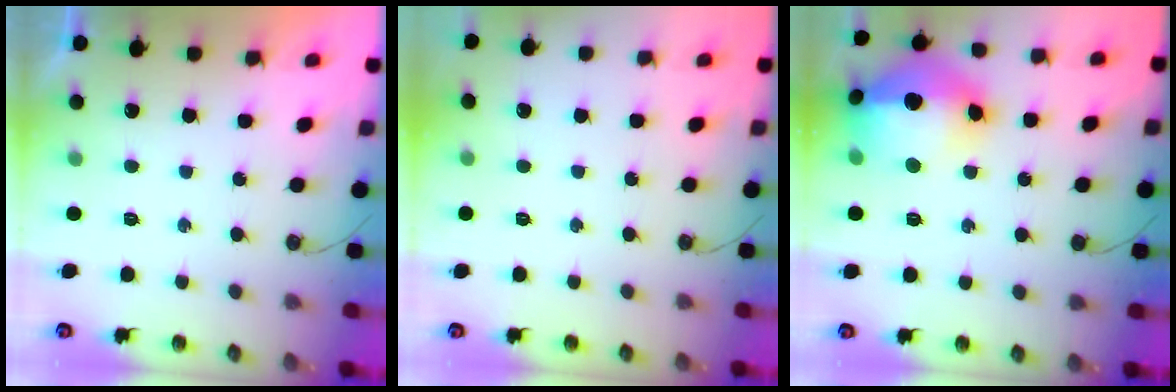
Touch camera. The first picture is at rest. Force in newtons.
{"total": 0.0}
{"total": 20.3, "press": 20.2, "slide": 2.1}